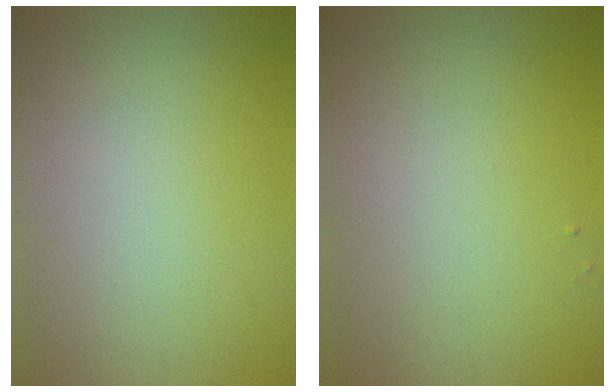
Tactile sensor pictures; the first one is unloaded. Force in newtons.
{"total": 0.0}